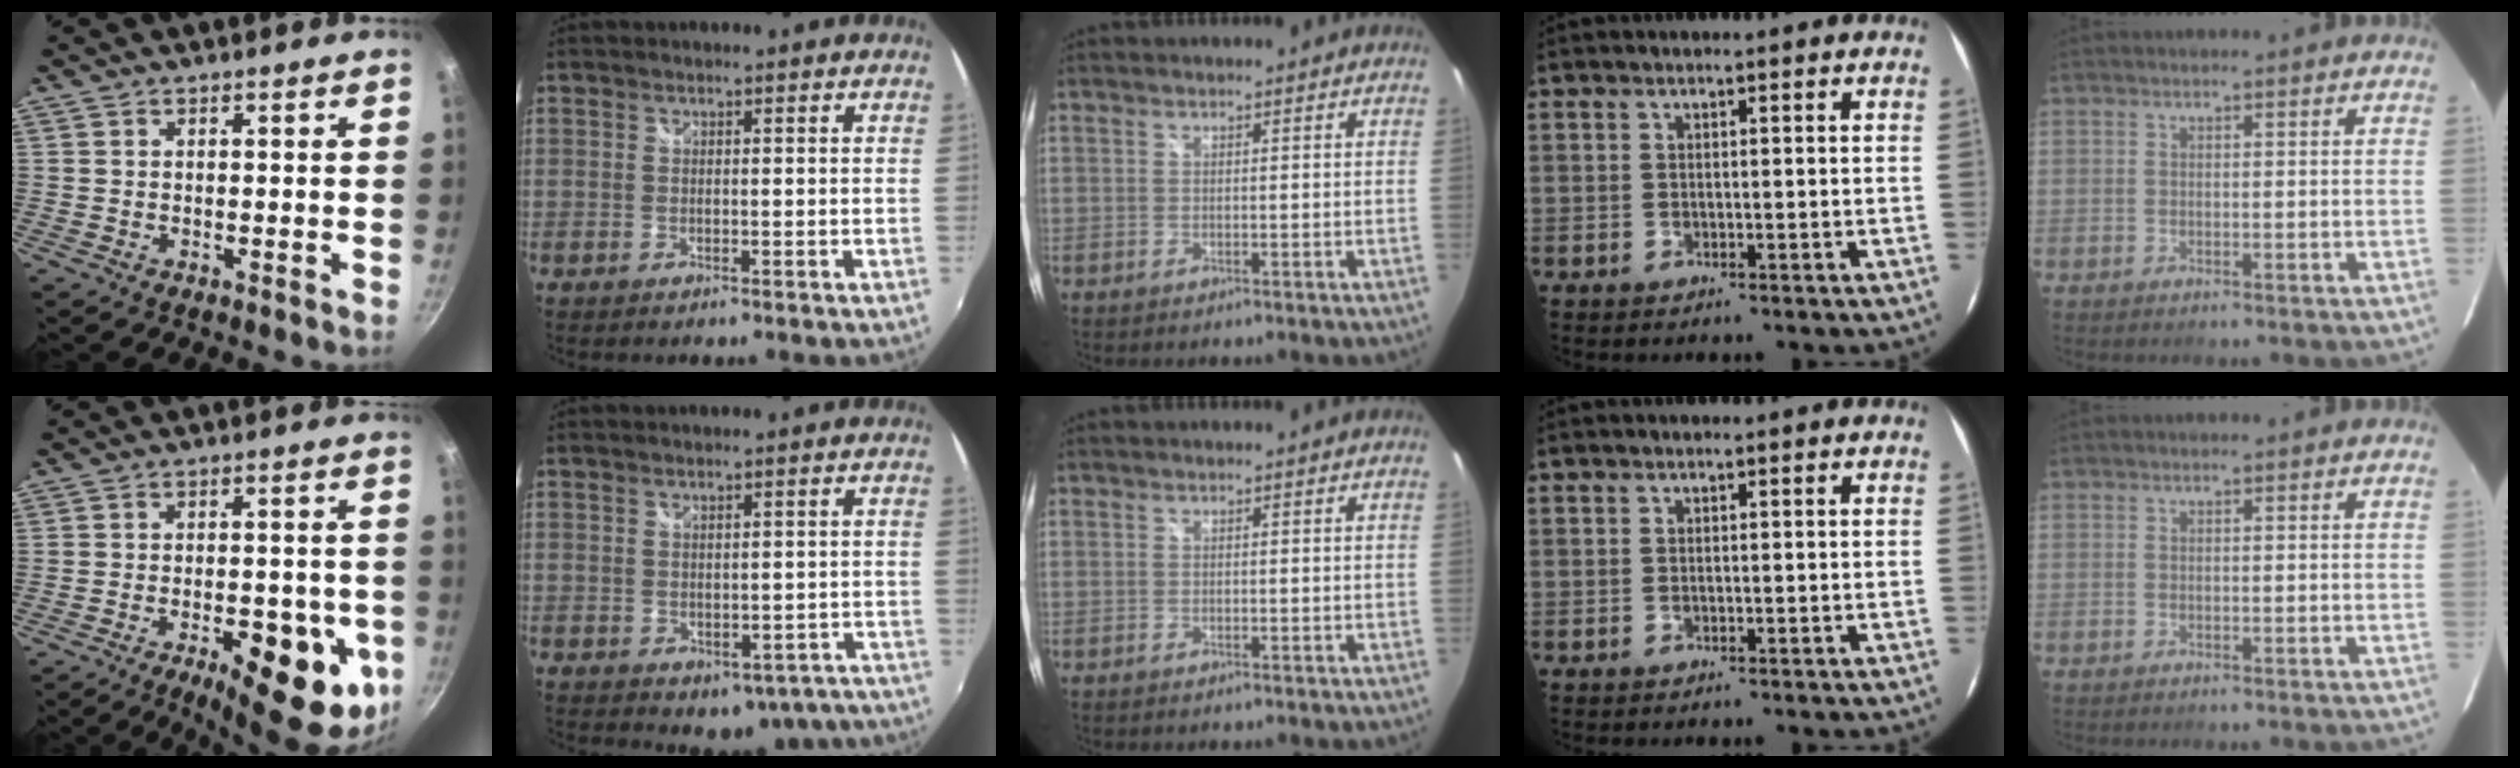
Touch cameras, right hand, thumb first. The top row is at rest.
{"thumb": {"total": 18.2, "force": [-6.8, 7.6, 15.1], "torque": [-0.147, 0.003, -0.084]}, "index": {"total": 9.6, "force": [-6.4, 6.1, 3.9], "torque": [-0.050, 0.015, -0.054]}}